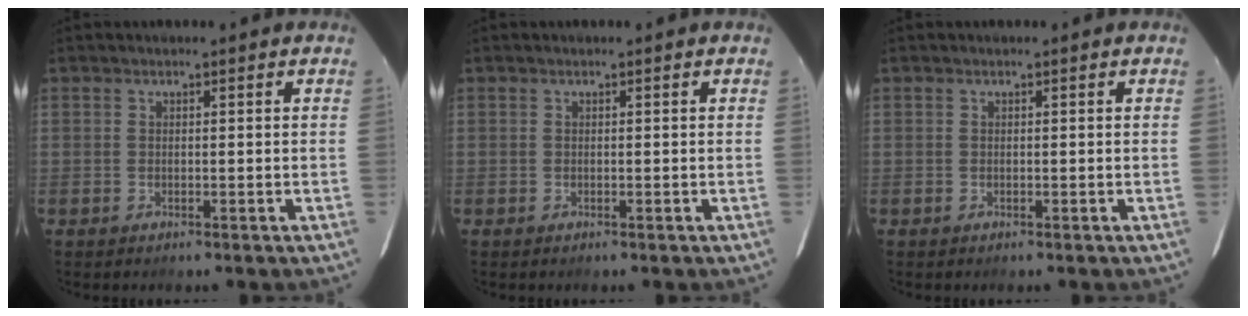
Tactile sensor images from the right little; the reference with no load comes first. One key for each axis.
{"total": 0.0}
{"total": 0.0}